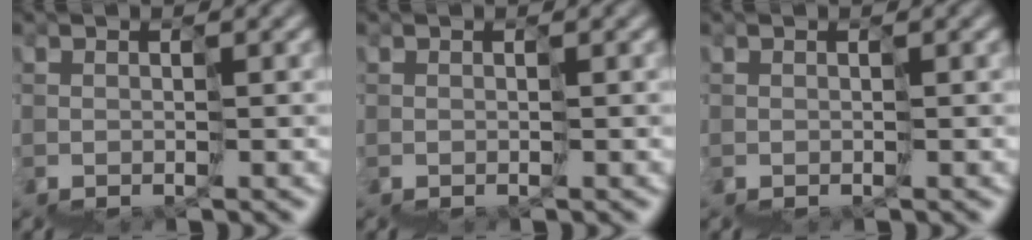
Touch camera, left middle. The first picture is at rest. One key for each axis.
{"total": 0.0}
{"total": 0.0}